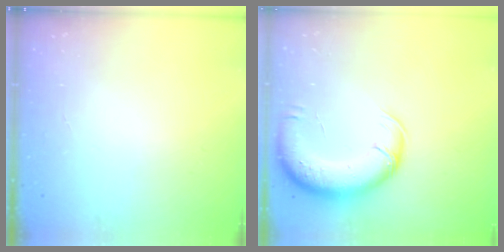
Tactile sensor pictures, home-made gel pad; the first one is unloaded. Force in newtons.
{"total": 13.2, "press": 12.8, "slide": 3.3}